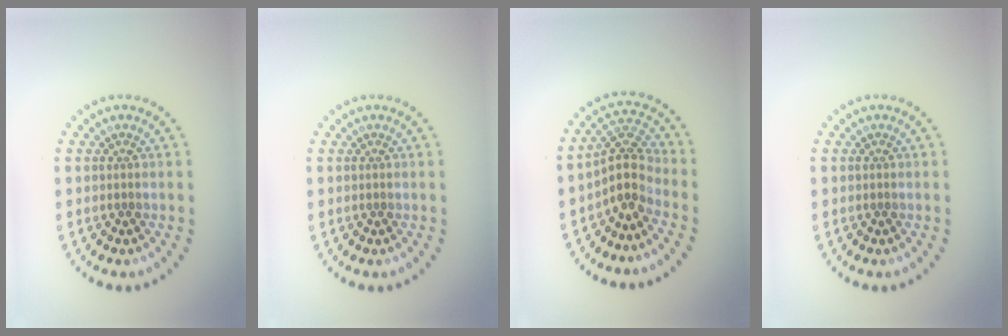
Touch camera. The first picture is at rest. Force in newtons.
{"total": 0.0}
{"total": 3.5, "press": 2.7, "slide": 2.3}
{"total": 0.0}